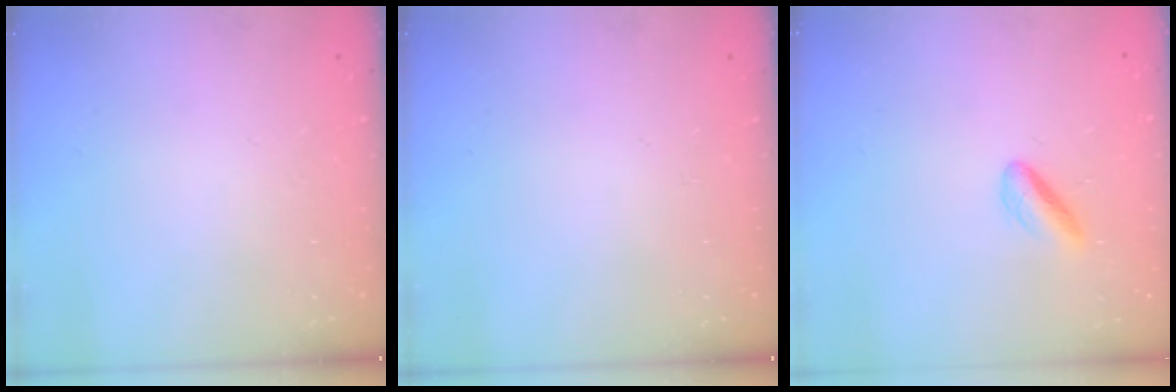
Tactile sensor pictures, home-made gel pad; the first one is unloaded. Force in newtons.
{"total": 0.0}
{"total": 2.7, "press": 2.6, "slide": 0.8}